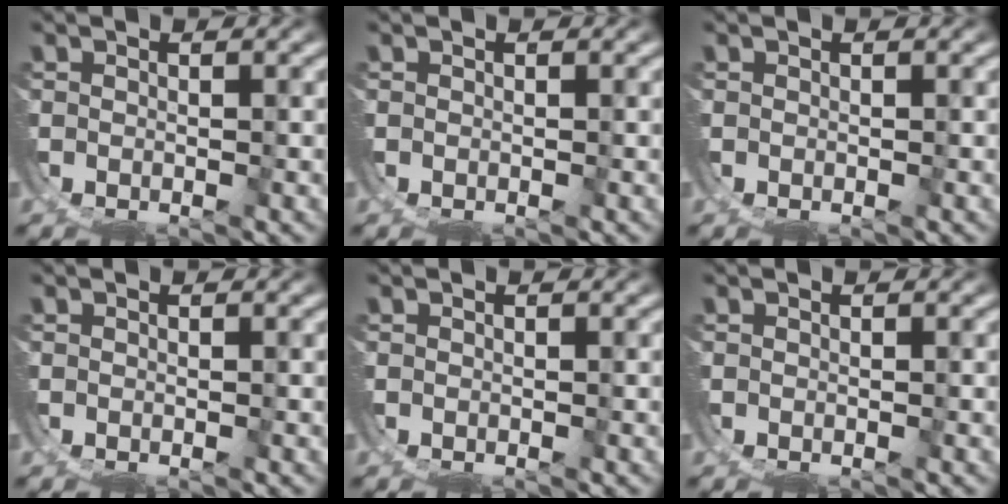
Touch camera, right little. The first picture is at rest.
{"total": 0.0}
{"total": 0.0}
{"total": 0.0}
{"total": 0.0}
{"total": 0.0}